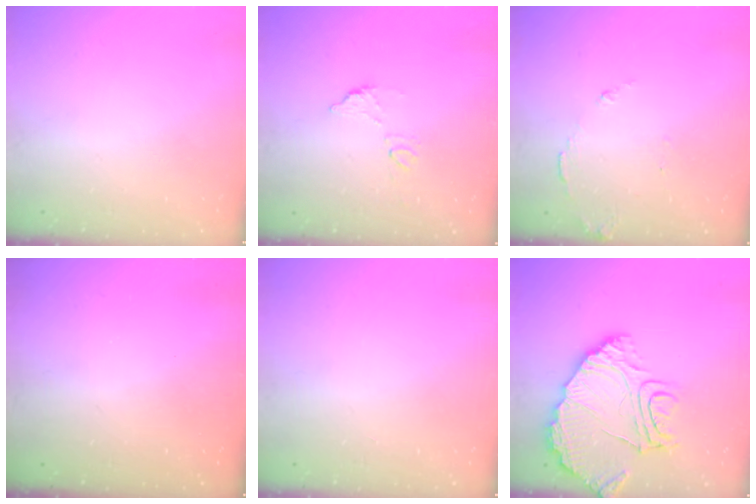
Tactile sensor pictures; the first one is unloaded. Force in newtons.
{"total": 6.7, "press": 6.7, "slide": 0.6}
{"total": 7.8, "press": 7.8, "slide": 0.5}
{"total": 3.2, "press": 3.2, "slide": 0.1}
{"total": 4.1, "press": 4.1, "slide": 0.1}
{"total": 16.5, "press": 16.4, "slide": 1.9}